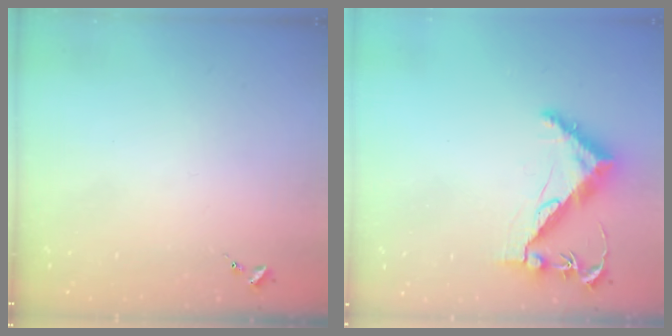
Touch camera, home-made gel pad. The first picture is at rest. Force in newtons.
{"total": 9.7, "press": 9.6, "slide": 1.0}